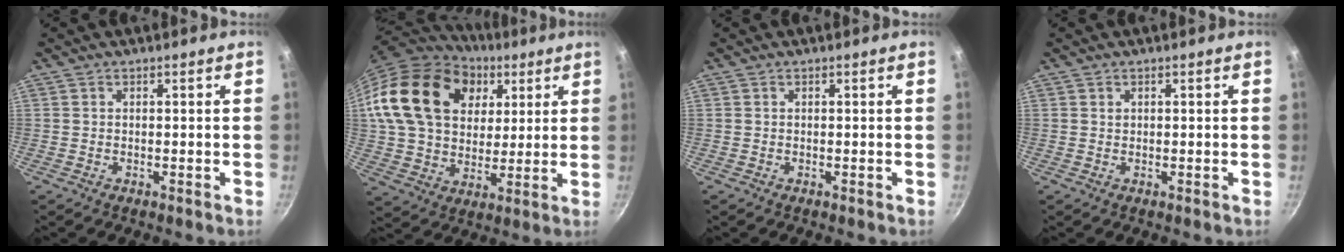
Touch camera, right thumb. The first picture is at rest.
{"total": 24.0, "force": [8.1, 17.7, 14.1], "torque": [-0.228, 0.001, 0.140]}
{"total": 0.0}
{"total": 0.5, "force": [0.2, 0.5, 0.2], "torque": [-0.003, 0.000, 0.003]}